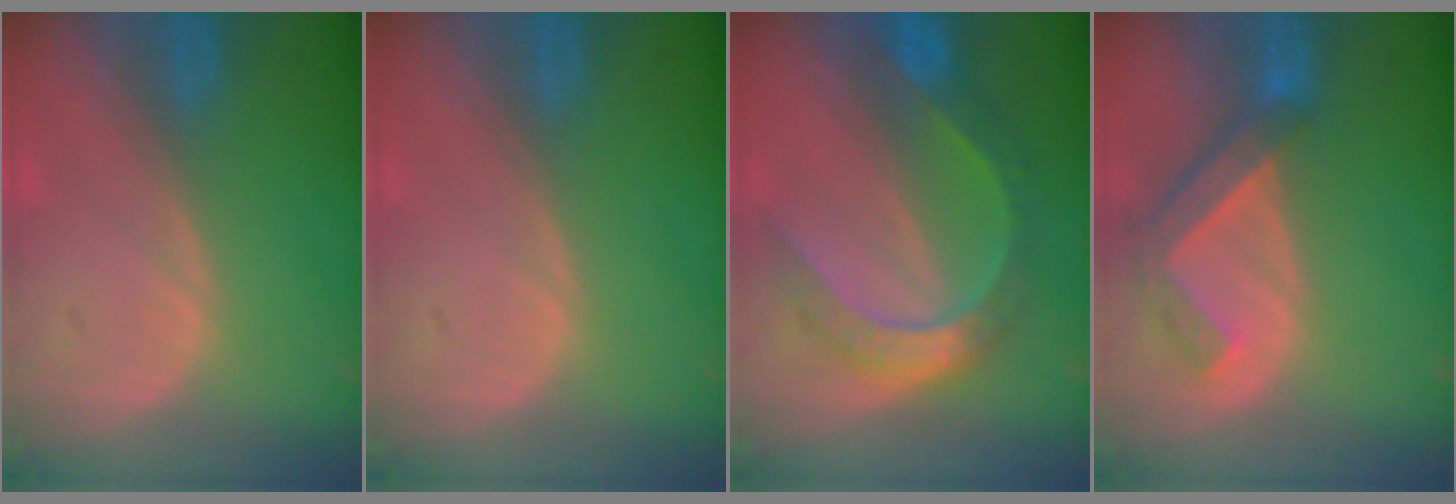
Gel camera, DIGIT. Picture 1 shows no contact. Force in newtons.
{"total": 0.0}
{"total": 8.4, "press": 8.3, "slide": 0.9}
{"total": 6.2, "press": 6.0, "slide": 1.4}